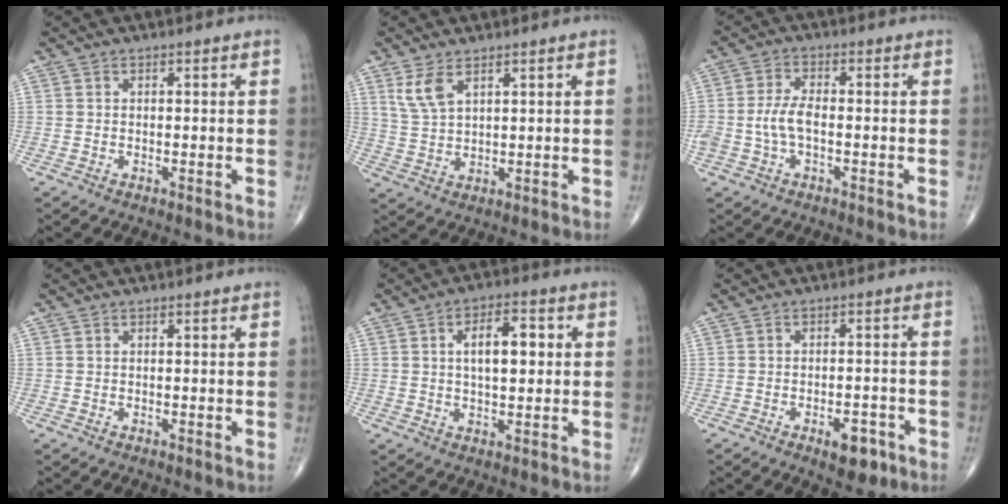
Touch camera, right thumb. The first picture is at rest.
{"total": 4.9, "force": [2.8, 2.1, 3.5], "torque": [-0.074, -0.009, 0.066]}
{"total": 5.3, "force": [-1.0, 2.8, 4.4], "torque": [-0.102, 0.019, -0.021]}
{"total": 0.0}
{"total": 8.4, "force": [1.4, 4.0, 7.2], "torque": [-0.099, 0.007, 0.021]}
{"total": 5.8, "force": [-3.0, 2.8, 4.1], "torque": [-0.044, 0.014, -0.038]}